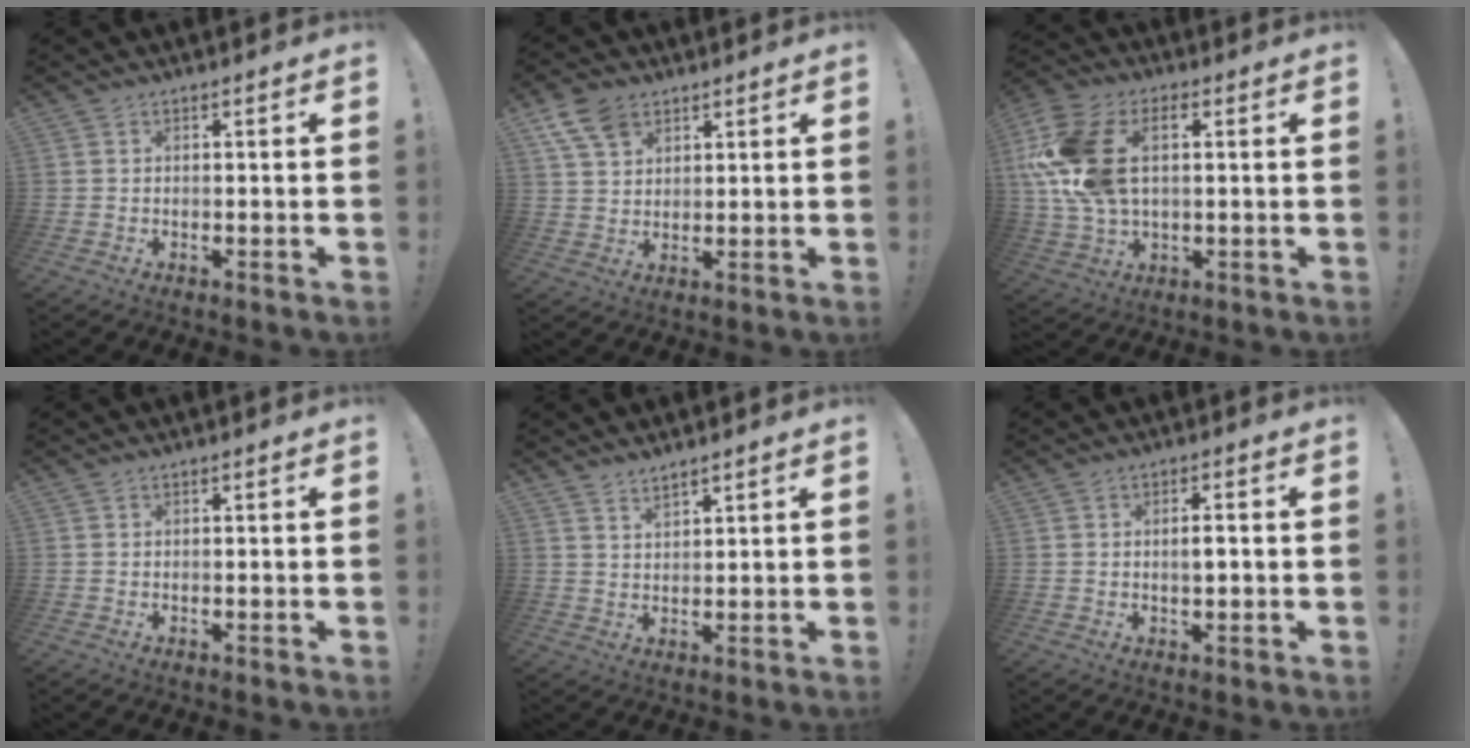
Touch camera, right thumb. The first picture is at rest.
{"total": 8.6, "force": [5.1, 5.3, 4.3], "torque": [-0.076, -0.015, 0.102]}
{"total": 16.9, "force": [3.2, 10.8, 12.5], "torque": [-0.264, -0.001, 0.055]}
{"total": 0.0}
{"total": 2.8, "force": [2.6, 0.5, 0.9], "torque": [-0.013, -0.020, 0.046]}
{"total": 2.6, "force": [0.0, 0.8, 2.5], "torque": [-0.039, 0.000, -0.005]}